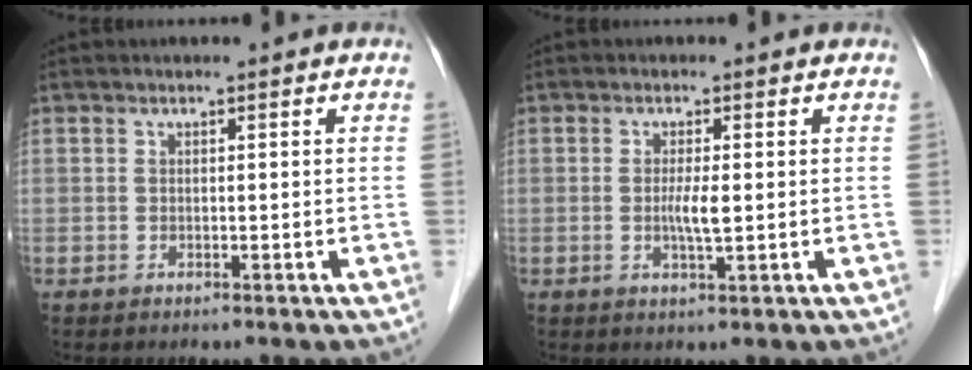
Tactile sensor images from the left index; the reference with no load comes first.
{"total": 2.7, "force": [-0.1, 0.2, 2.7], "torque": [-0.055, -0.004, -0.001]}